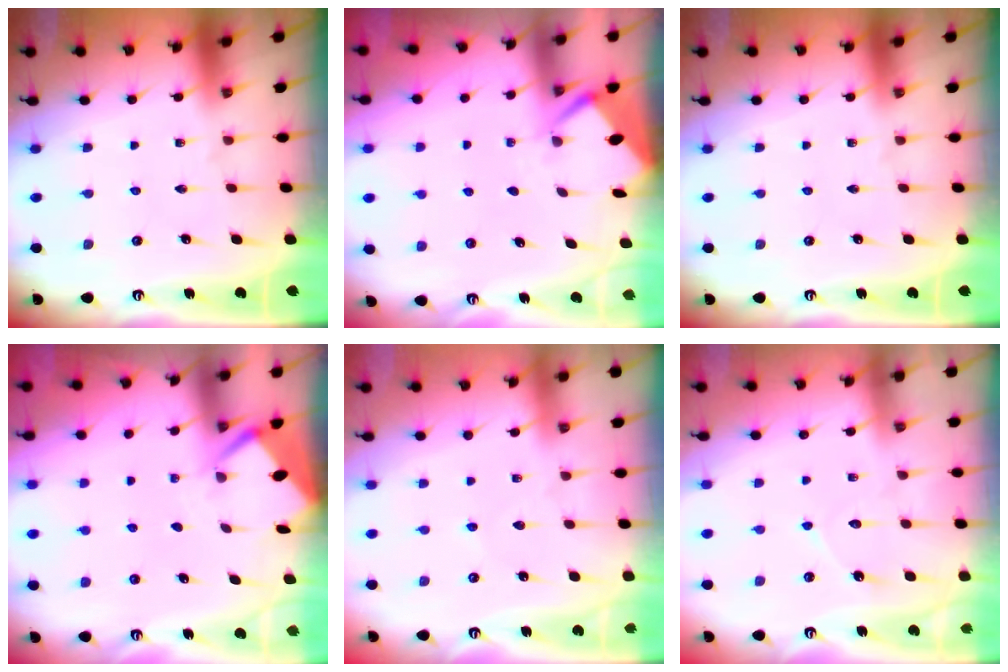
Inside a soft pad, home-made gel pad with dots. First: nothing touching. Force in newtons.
{"total": 2.6, "press": 2.6, "slide": 0.4}
{"total": 0.0}
{"total": 2.7, "press": 2.7, "slide": 0.3}
{"total": 2.4, "press": 2.4, "slide": 0.5}
{"total": 6.1, "press": 6.1, "slide": 0.5}